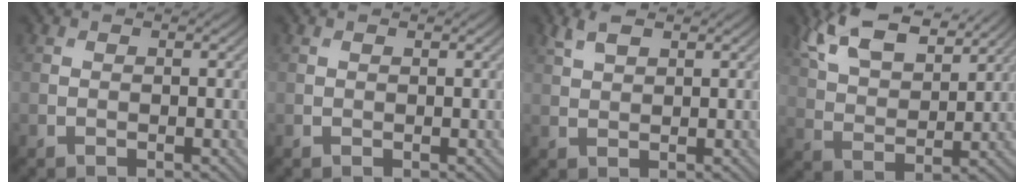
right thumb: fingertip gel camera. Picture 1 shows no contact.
{"total": 0.0}
{"total": 2.9, "force": [1.8, 1.2, 2.0], "torque": [-0.051, 0.007, 0.040]}
{"total": 11.4, "force": [7.7, 4.6, 7.0], "torque": [-0.161, 0.009, 0.139]}